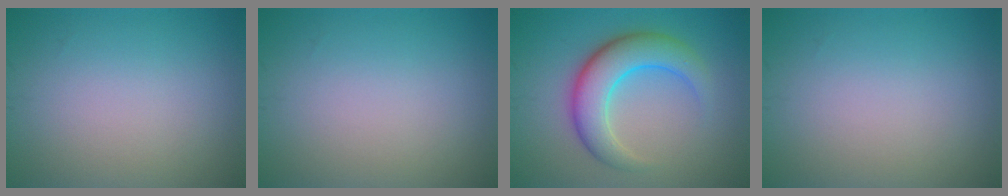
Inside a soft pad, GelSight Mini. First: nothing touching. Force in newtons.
{"total": 0.0}
{"total": 6.2, "press": 6.2, "slide": 0.1}
{"total": 0.0}